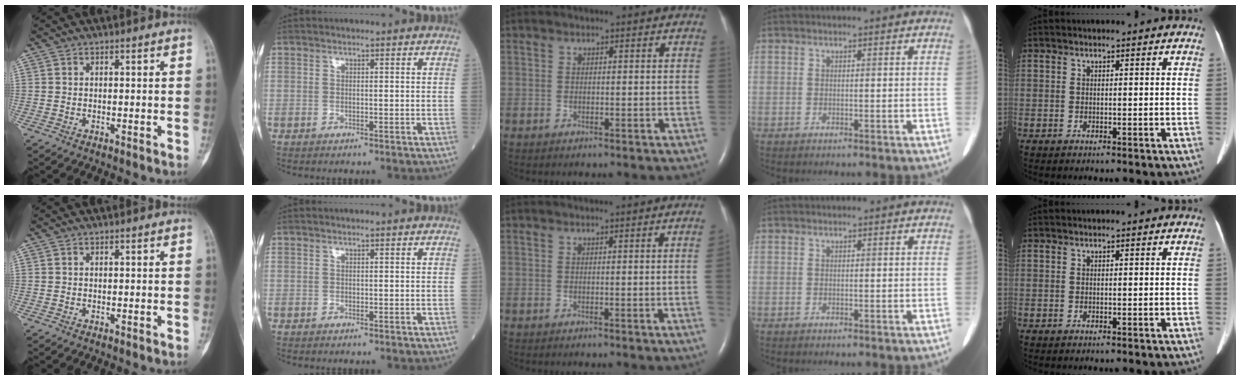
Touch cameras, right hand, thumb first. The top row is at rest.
{"middle": {"total": 1.7, "force": [-0.2, -0.7, 1.5], "torque": [-0.018, -0.001, -0.003]}}